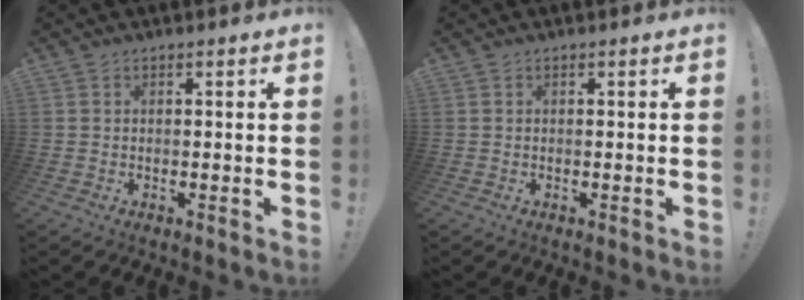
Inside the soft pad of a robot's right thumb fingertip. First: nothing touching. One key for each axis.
{"total": 0.0}